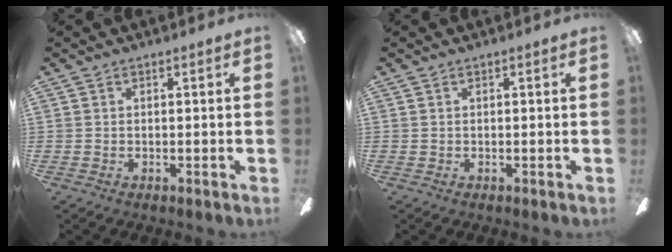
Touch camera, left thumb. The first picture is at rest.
{"total": 0.0}